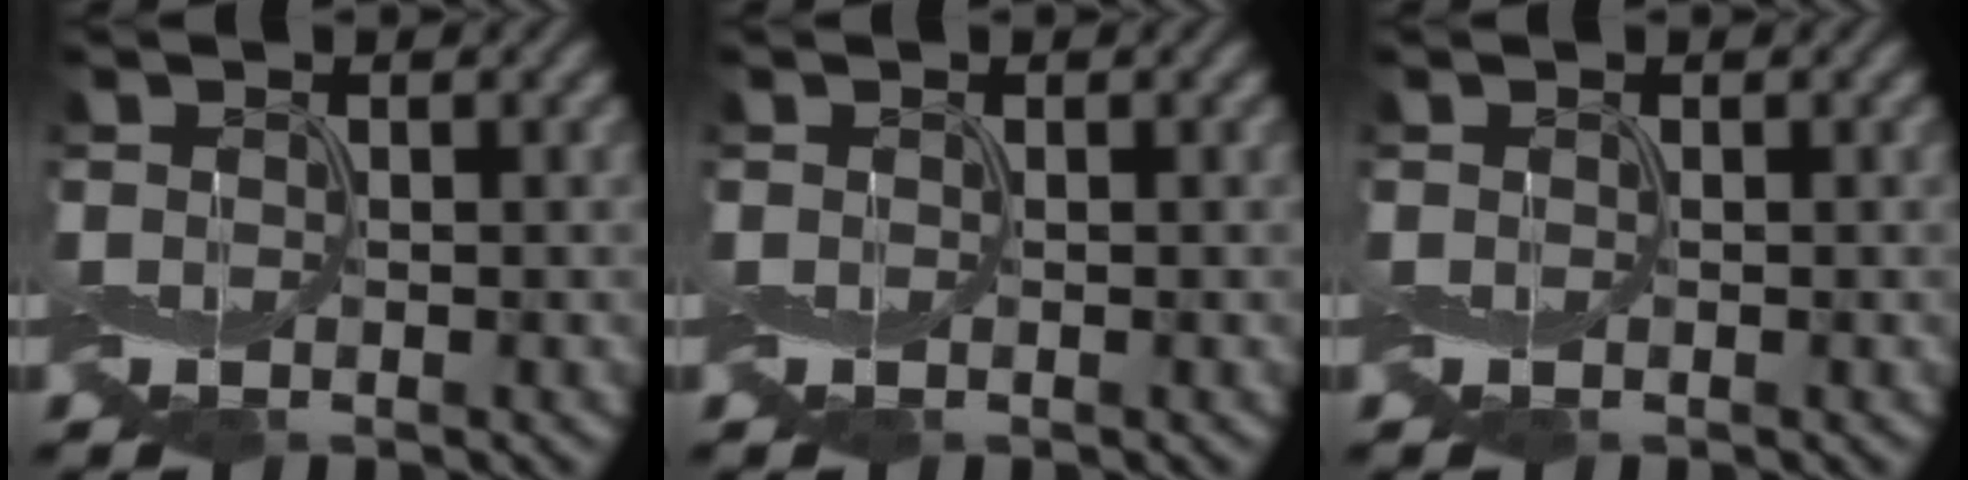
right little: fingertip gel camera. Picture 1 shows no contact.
{"total": 0.0}
{"total": 0.0}